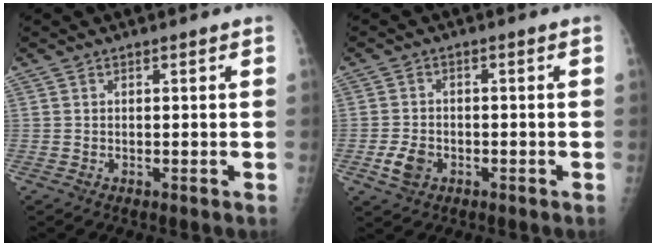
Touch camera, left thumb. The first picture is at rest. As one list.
[{"total": 4.5, "force": [-1.7, 3.2, 2.5], "torque": [-0.044, 0.006, -0.030]}]